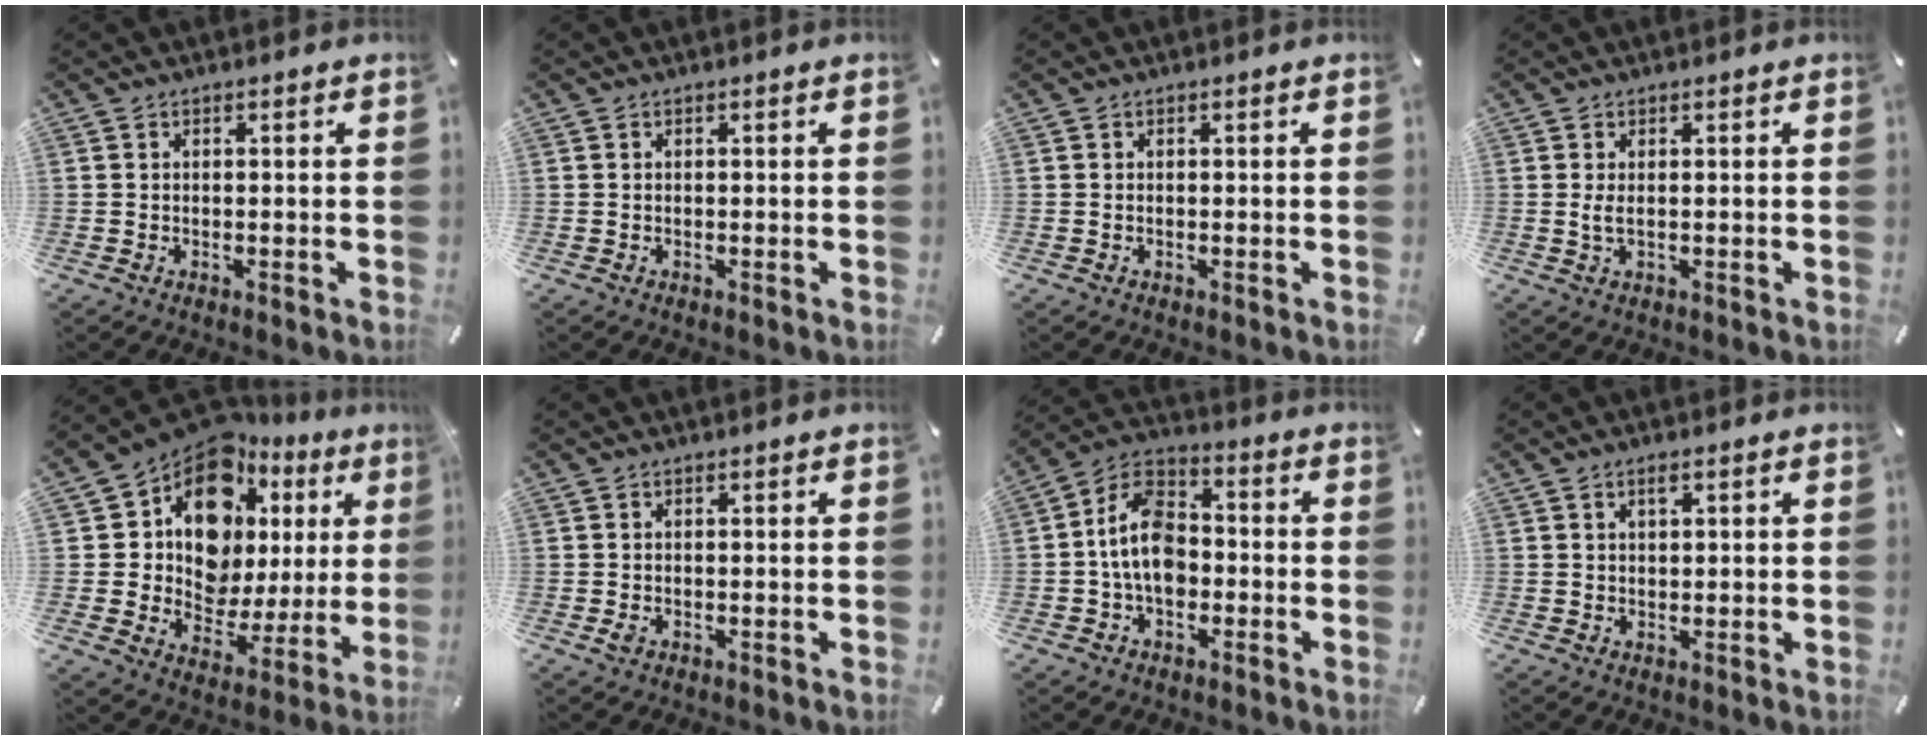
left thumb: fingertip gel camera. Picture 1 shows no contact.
{"total": 0.0}
{"total": 0.0}
{"total": 2.3, "force": [0.4, 0.8, 2.1], "torque": [-0.042, -0.005, 0.003]}
{"total": 16.4, "force": [8.1, 11.3, 8.8], "torque": [-0.151, -0.063, 0.146]}
{"total": 1.2, "force": [0.0, 0.9, 0.7], "torque": [-0.006, -0.001, -0.002]}
{"total": 11.7, "force": [-1.9, 8.1, 8.2], "torque": [-0.168, 0.018, -0.034]}
{"total": 1.9, "force": [1.1, 0.9, 1.2], "torque": [-0.018, -0.002, 0.018]}